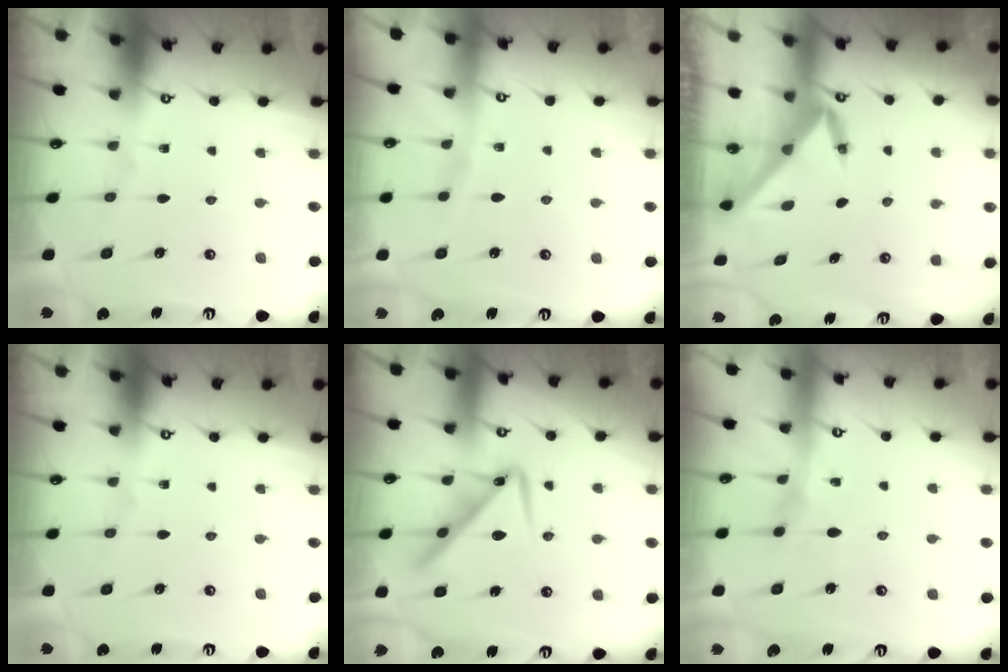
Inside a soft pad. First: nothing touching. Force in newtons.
{"total": 3.0, "press": 2.9, "slide": 0.6}
{"total": 3.4, "press": 3.4, "slide": 0.4}
{"total": 0.0}
{"total": 11.2, "press": 11.2, "slide": 0.6}
{"total": 6.4, "press": 6.4, "slide": 0.6}